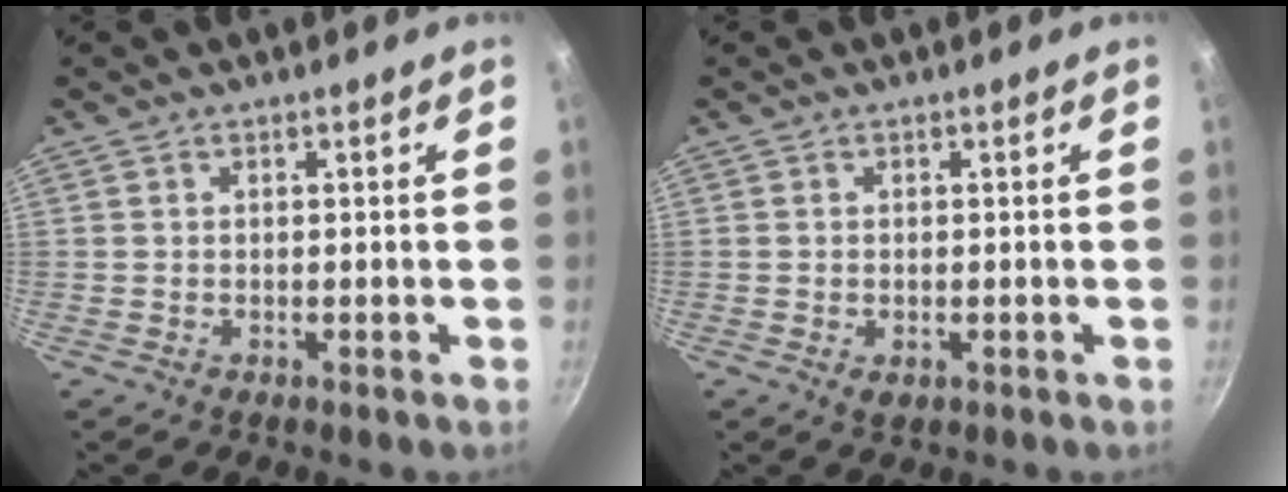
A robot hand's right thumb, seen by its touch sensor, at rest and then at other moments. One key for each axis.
{"total": 1.5, "fx": -0.3, "fy": 1.0, "fz": 1.1, "tx": -0.017, "ty": -0.003, "tz": -0.003}